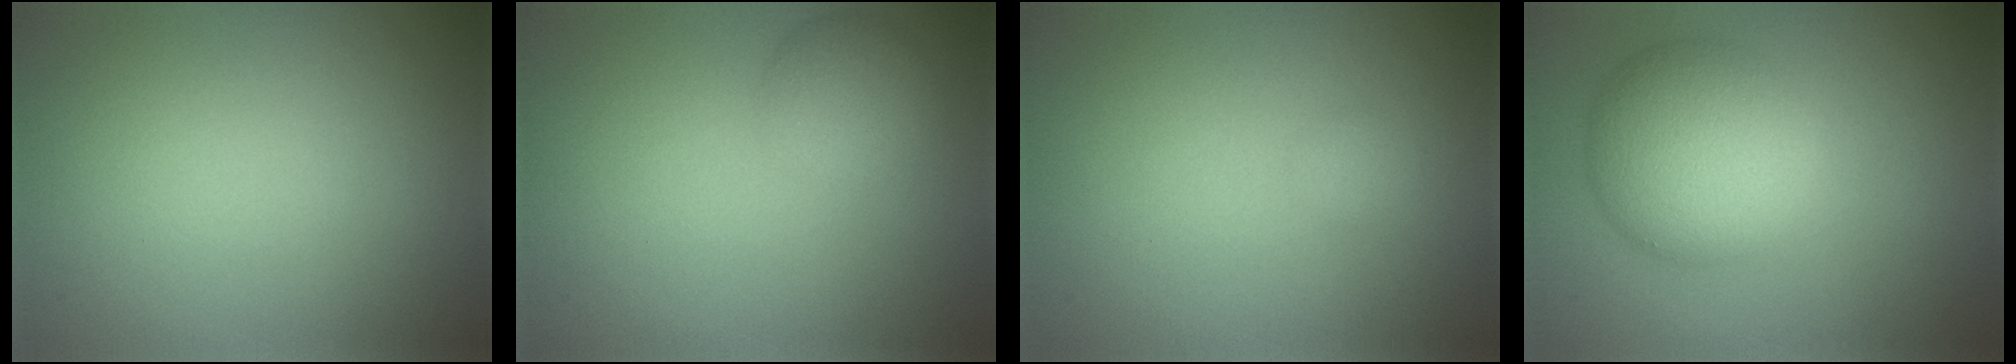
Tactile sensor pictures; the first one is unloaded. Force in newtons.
{"total": 2.6, "press": 2.6, "slide": 0.1}
{"total": 0.8, "press": 0.8, "slide": 0.1}
{"total": 6.3, "press": 6.3, "slide": 0.2}